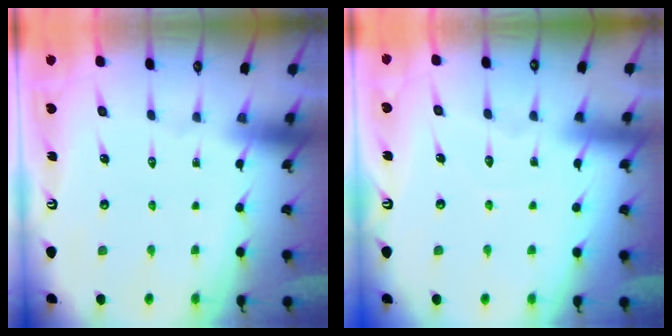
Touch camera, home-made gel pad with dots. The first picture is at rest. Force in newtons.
{"total": 3.3, "press": 3.3, "slide": 0.3}